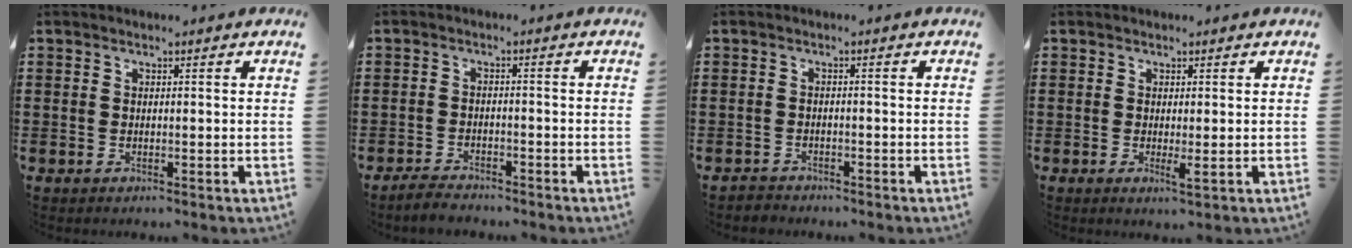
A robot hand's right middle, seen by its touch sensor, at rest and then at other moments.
{"total": 2.6, "force": [-2.6, 0.4, 0.2], "torque": [-0.010, 0.003, -0.055]}
{"total": 1.4, "force": [-1.3, 0.4, -0.1], "torque": [-0.003, 0.004, -0.030]}
{"total": 1.7, "force": [0.1, 0.3, 1.6], "torque": [-0.030, -0.005, 0.003]}